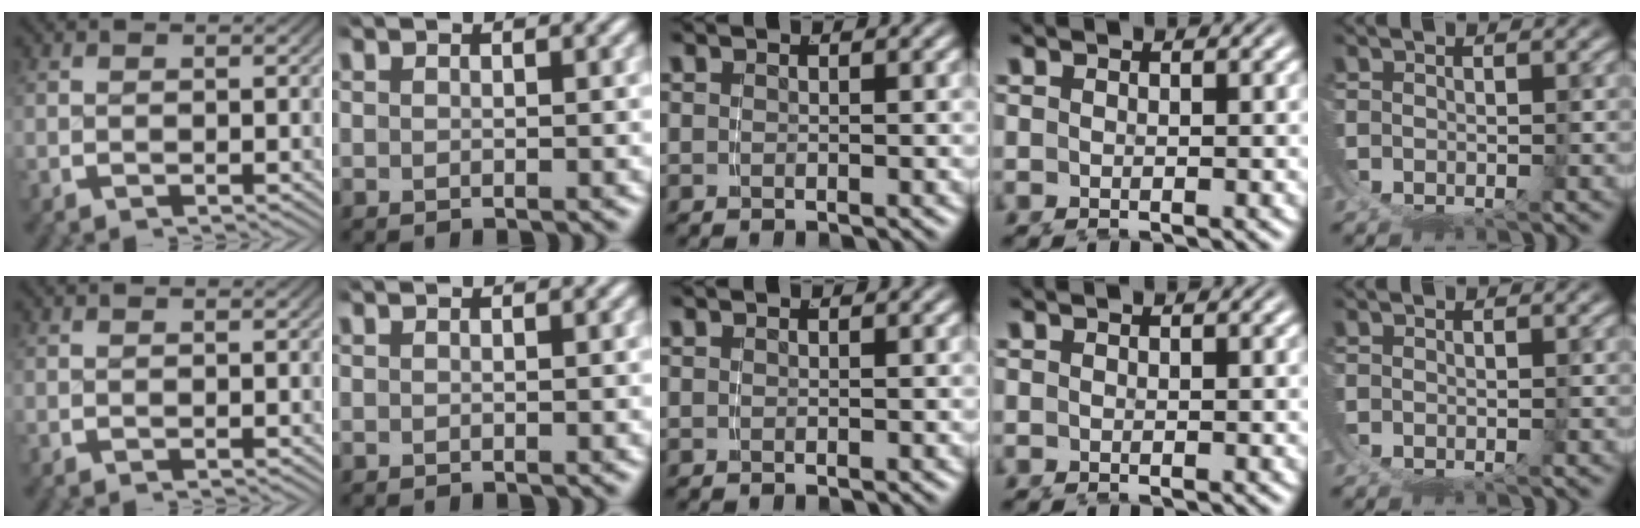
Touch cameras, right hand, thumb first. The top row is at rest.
{}